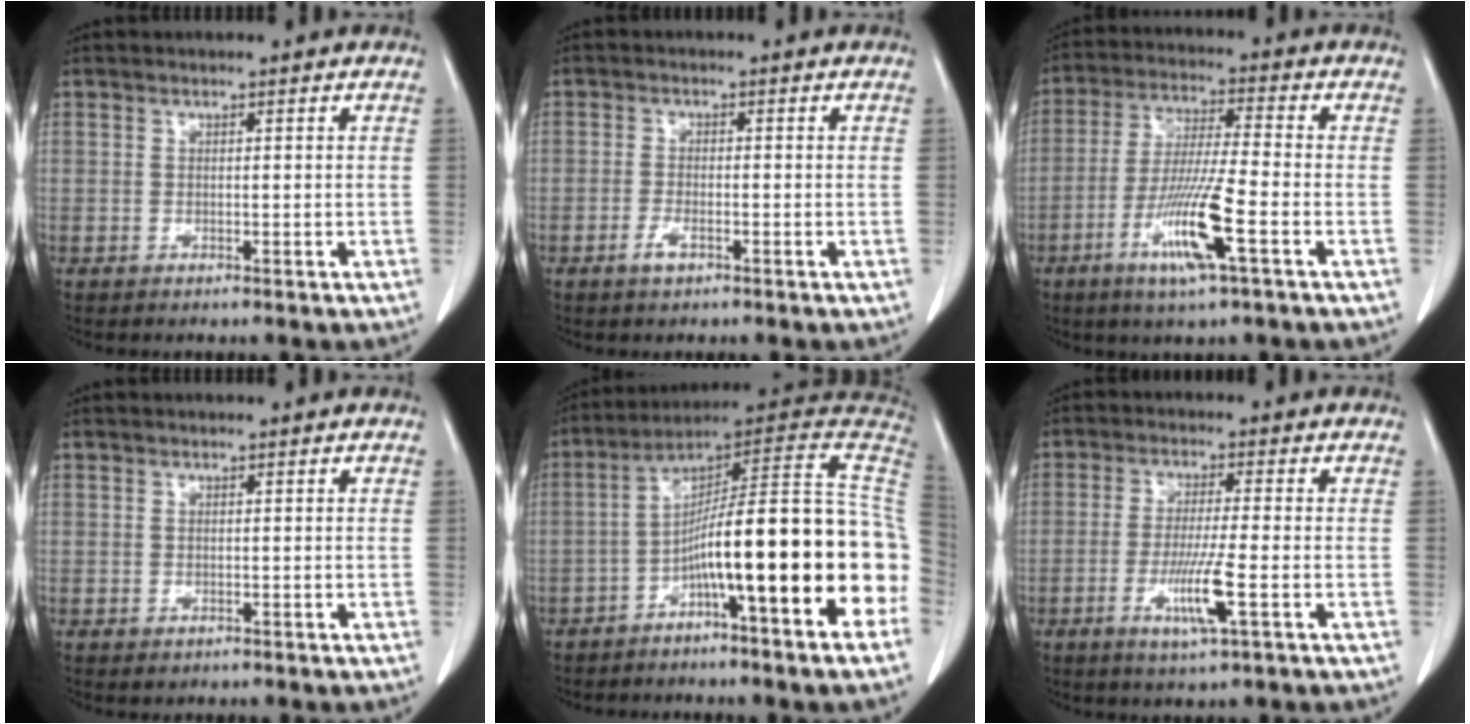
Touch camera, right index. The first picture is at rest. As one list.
[{"total": 2.3, "force": [-1.3, 0.8, 1.7], "torque": [-0.035, 0.001, -0.025]}, {"total": 11.4, "force": [-4.7, 0.1, 10.4], "torque": [-0.204, -0.019, -0.091]}, {"total": 0.6, "force": [-0.1, 0.5, 0.1], "torque": [-0.001, 0.003, -0.001]}, {"total": 22.2, "force": [-5.7, 0.5, 21.5], "torque": [-0.250, 0.038, -0.089]}, {"total": 7.1, "force": [-2.5, -0.2, 6.7], "torque": [-0.128, -0.017, -0.046]}]